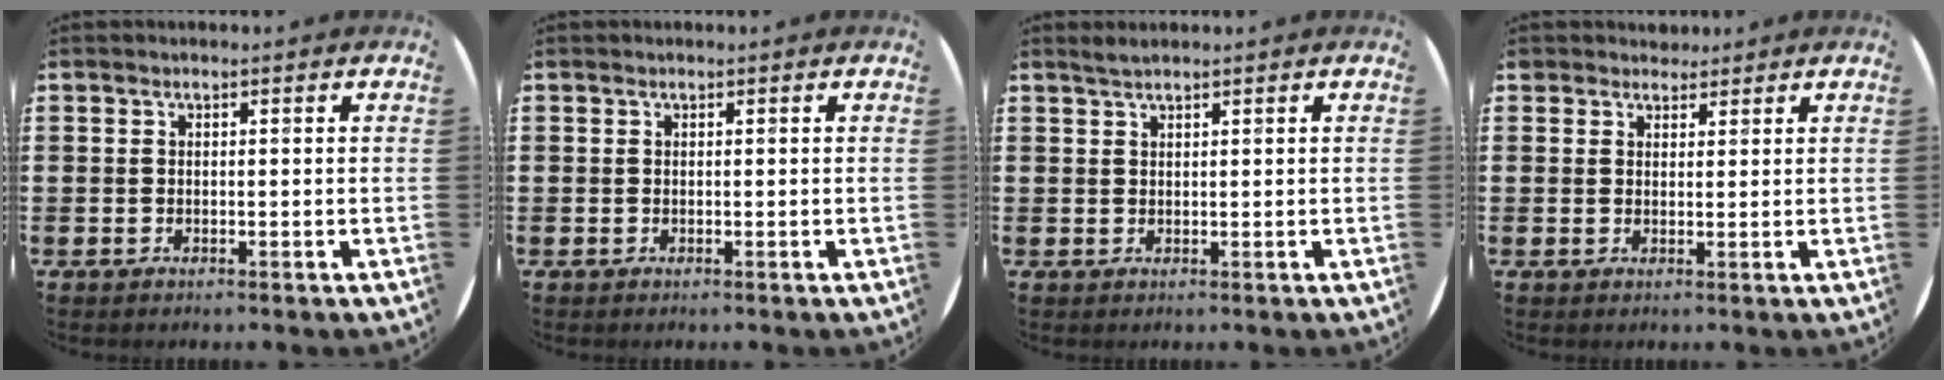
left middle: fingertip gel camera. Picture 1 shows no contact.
{"total": 0.0}
{"total": 1.2, "force": [1.1, 0.0, 0.4], "torque": [-0.008, 0.002, 0.020]}
{"total": 2.0, "force": [1.9, 0.8, -0.1], "torque": [0.006, 0.001, 0.035]}